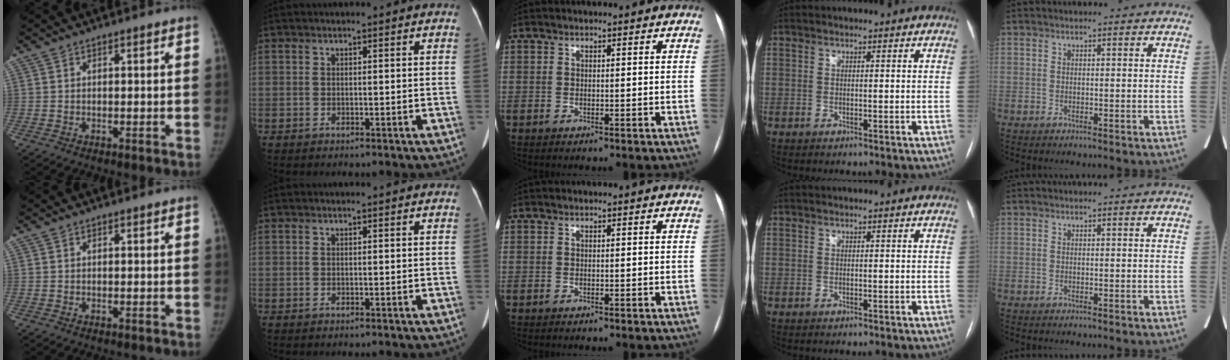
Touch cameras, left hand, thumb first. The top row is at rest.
{}